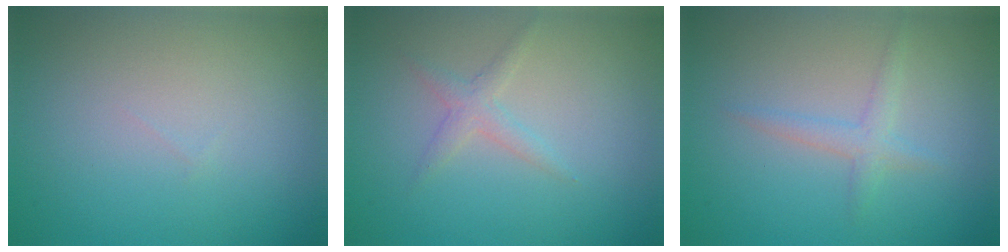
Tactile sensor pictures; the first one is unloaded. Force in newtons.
{"total": 1.5, "press": 1.5, "slide": 0.1}
{"total": 1.6, "press": 1.6, "slide": 0.0}